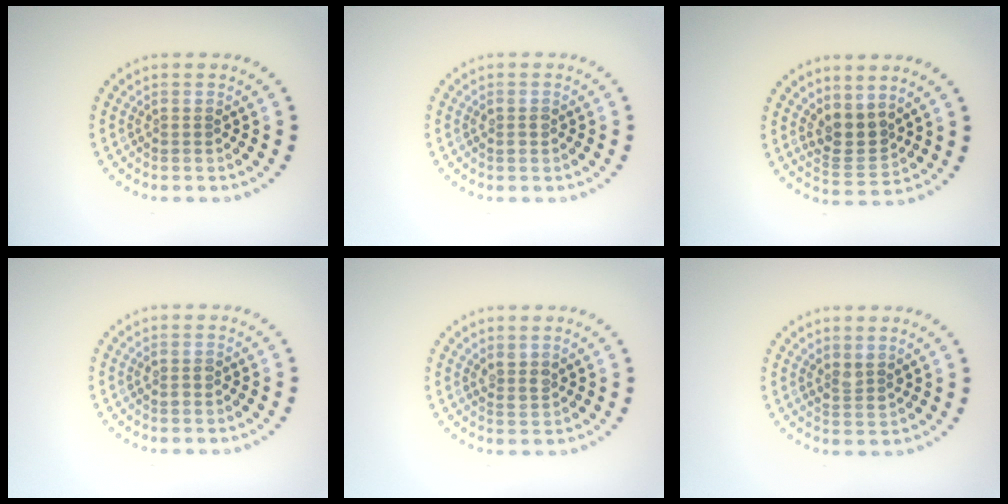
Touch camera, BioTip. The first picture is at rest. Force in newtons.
{"total": 0.8, "press": 0.8, "slide": 0.2}
{"total": 2.9, "press": 2.4, "slide": 1.6}
{"total": 0.7, "press": 0.7, "slide": 0.3}
{"total": 1.3, "press": 1.1, "slide": 0.7}
{"total": 1.4, "press": 1.1, "slide": 0.8}